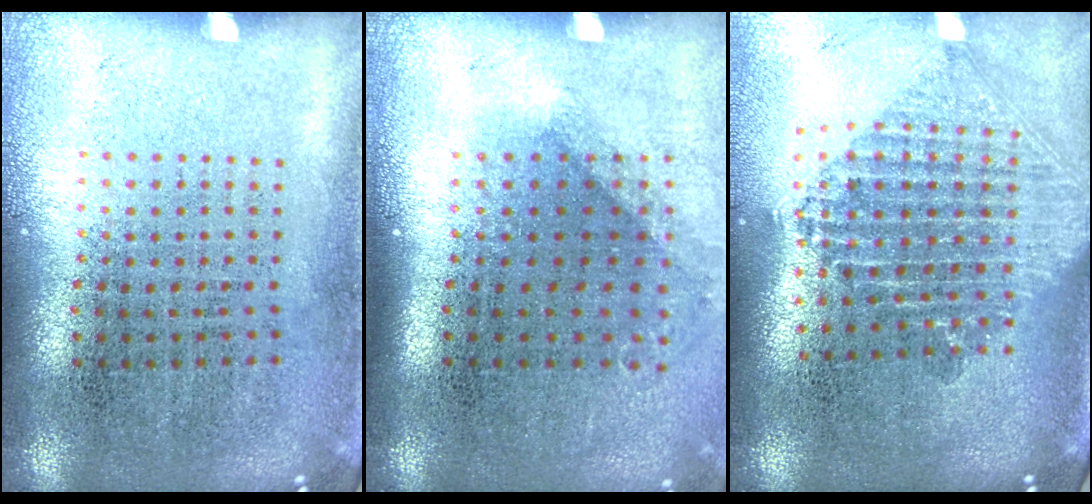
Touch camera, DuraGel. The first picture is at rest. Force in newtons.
{"total": 1.2, "press": 0.9, "slide": 0.7}
{"total": 2.2, "press": 1.7, "slide": 1.4}